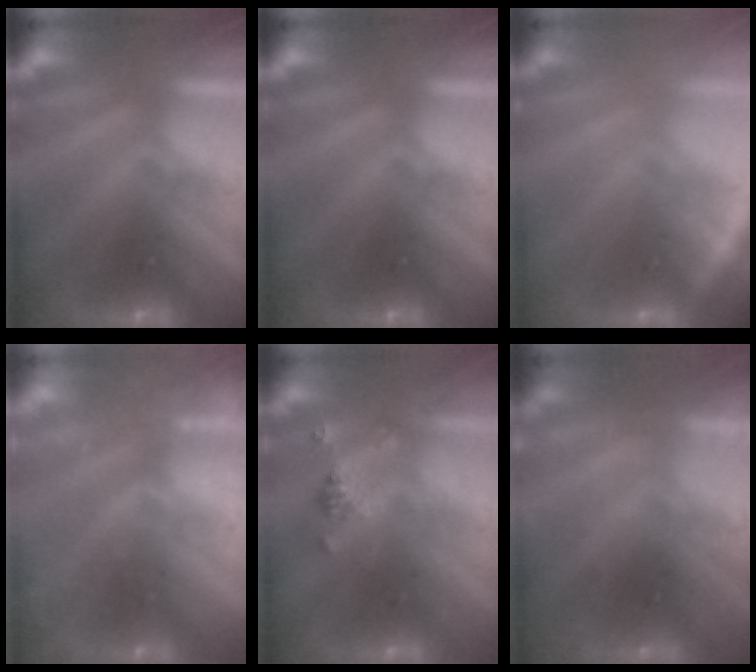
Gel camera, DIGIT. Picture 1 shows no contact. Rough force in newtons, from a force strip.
{"total": 0.0}
{"total": 2.3}
{"total": 2.4}
{"total": 2.4}
{"total": 2.1}